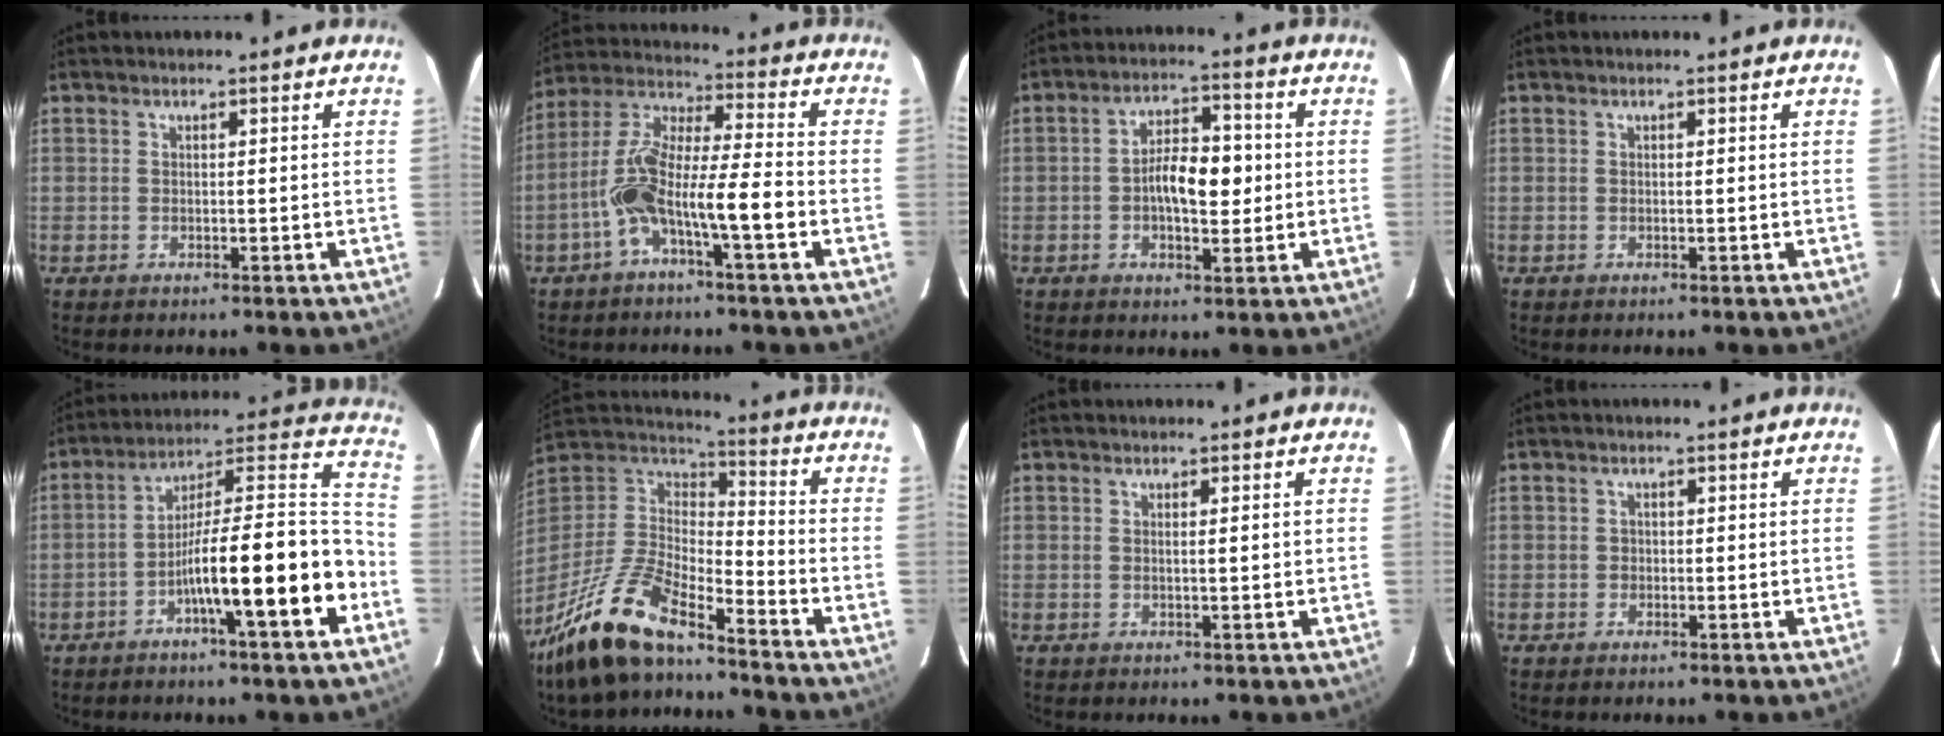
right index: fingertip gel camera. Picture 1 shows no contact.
{"total": 12.1, "force": [-4.4, 1.7, 11.1], "torque": [-0.223, 0.024, -0.082]}
{"total": 7.8, "force": [-0.3, 3.4, 7.0], "torque": [-0.122, 0.017, -0.006]}
{"total": 0.0}
{"total": 17.1, "force": [-6.4, 1.1, 15.8], "torque": [-0.239, 0.017, -0.103]}
{"total": 16.4, "force": [-12.3, 4.5, 9.8], "torque": [-0.207, -0.005, -0.231]}
{"total": 1.0, "force": [0.2, -0.1, 0.9], "torque": [-0.017, 0.002, 0.004]}
{"total": 0.7, "force": [-0.1, 0.7, 0.2], "torque": [-0.001, 0.003, -0.003]}